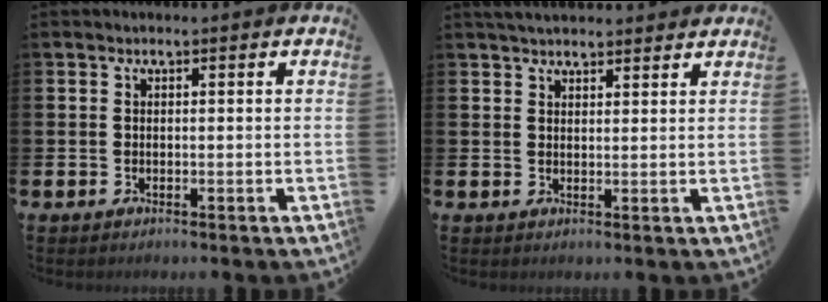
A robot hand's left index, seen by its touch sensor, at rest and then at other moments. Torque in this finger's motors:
{"motor_torque": [1.06, -1.08, 0.46, 0.07]}